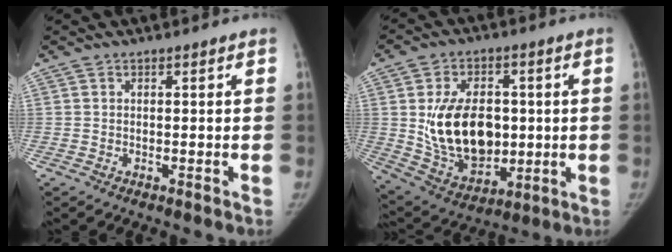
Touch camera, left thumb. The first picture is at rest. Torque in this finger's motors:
{"motor_torque": [1.41, 1.94, 1.22, -1.07, 0.58]}